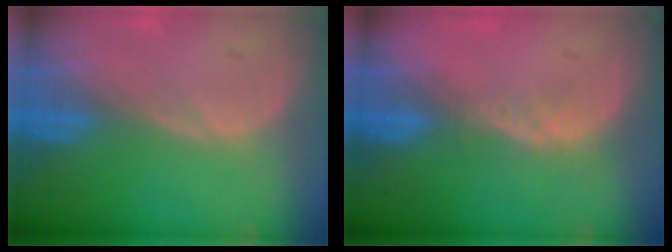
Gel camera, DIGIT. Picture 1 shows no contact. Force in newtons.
{"total": 2.1, "press": 1.5, "slide": 1.4}